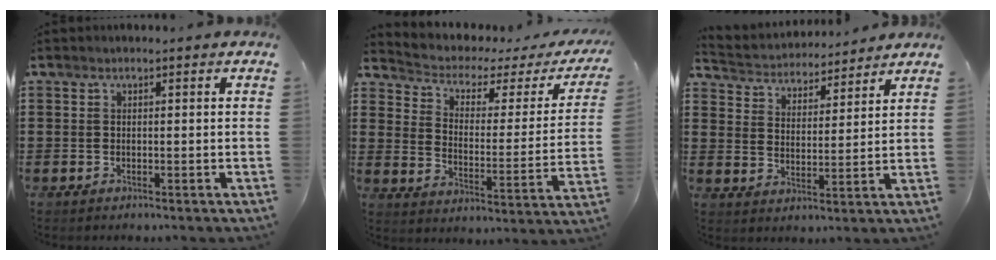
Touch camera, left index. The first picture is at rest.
{"total": 2.7, "force": [1.7, 1.5, 1.5], "torque": [-0.046, -0.018, 0.018]}
{"total": 3.9, "force": [3.9, 0.6, -0.4], "torque": [-0.019, -0.028, 0.063]}